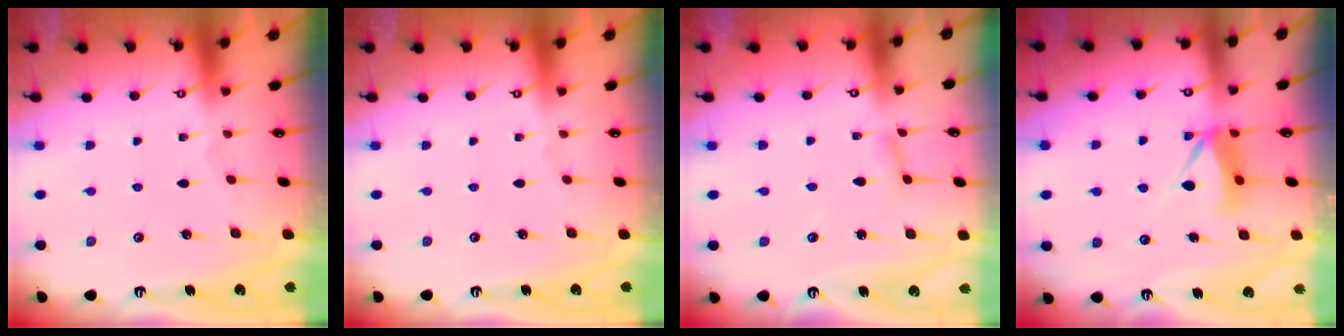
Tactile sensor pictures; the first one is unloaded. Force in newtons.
{"total": 0.0}
{"total": 2.8, "press": 2.8, "slide": 0.2}
{"total": 6.7, "press": 6.7, "slide": 0.5}